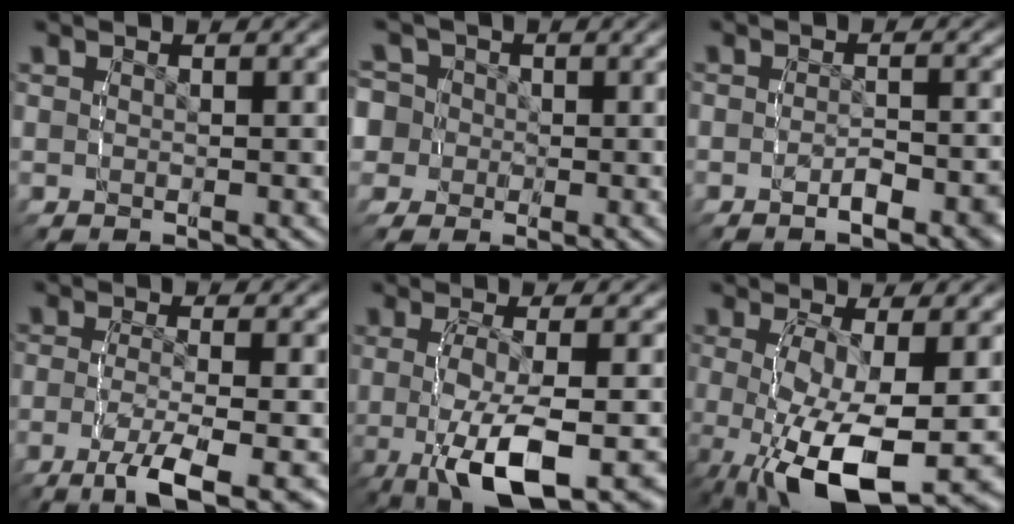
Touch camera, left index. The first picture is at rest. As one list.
[{"total": 8.5, "force": [-0.4, 8.0, 2.9], "torque": [-0.089, -0.025, -0.012]}, {"total": 2.5, "force": [-2.1, 0.8, 1.2], "torque": [-0.027, 0.003, -0.040]}, {"total": 6.8, "force": [-4.2, 2.2, 5.0], "torque": [-0.101, -0.027, -0.058]}, {"total": 7.1, "force": [-2.4, 2.3, 6.2], "torque": [-0.125, -0.015, -0.029]}, {"total": 9.3, "force": [-2.9, 4.4, 7.6], "torque": [-0.161, -0.037, -0.031]}]